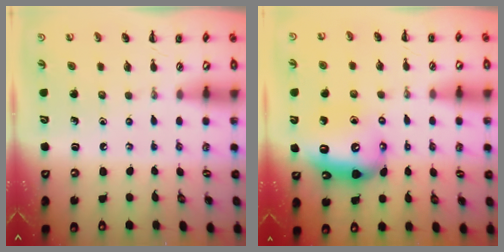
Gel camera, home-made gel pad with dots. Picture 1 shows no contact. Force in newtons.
{"total": 10.8, "press": 10.7, "slide": 1.3}